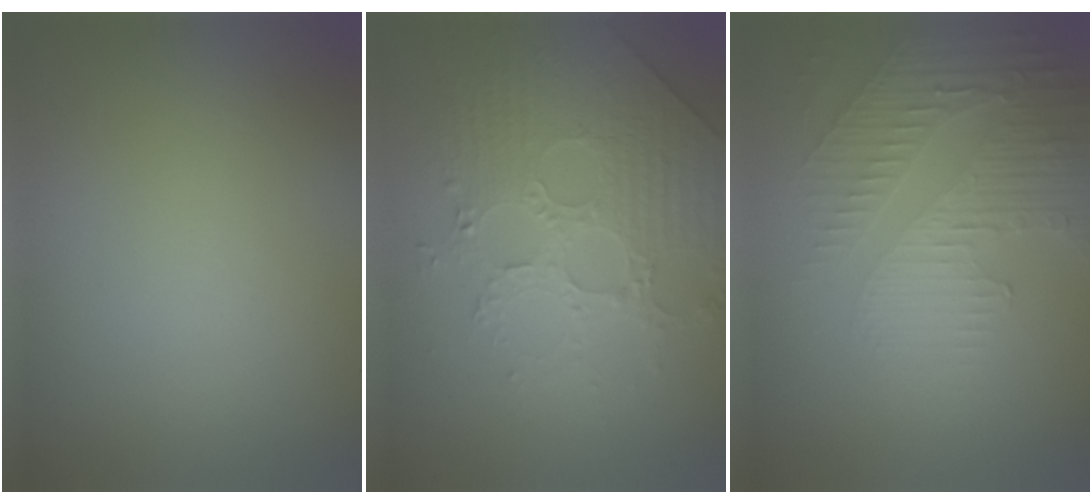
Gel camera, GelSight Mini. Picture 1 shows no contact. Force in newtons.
{"total": 4.5, "press": 4.1, "slide": 2.0}
{"total": 3.8, "press": 3.6, "slide": 1.2}